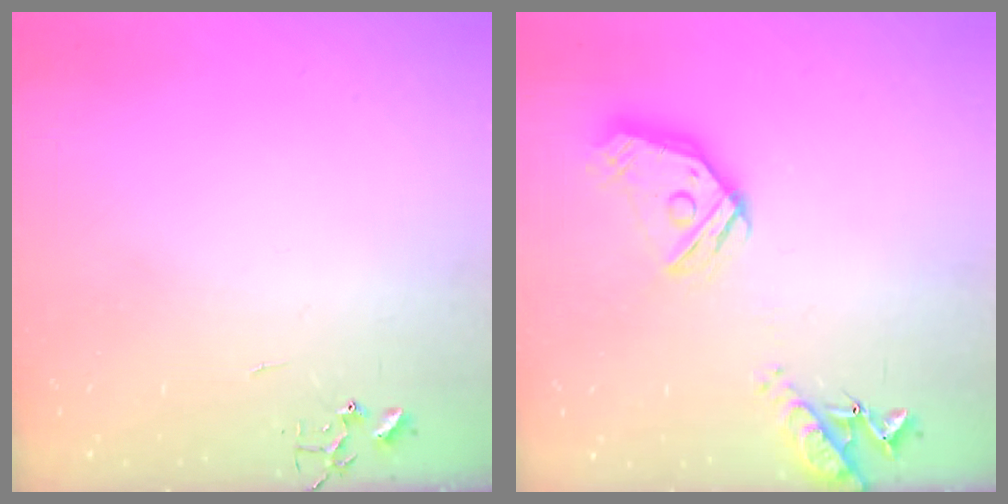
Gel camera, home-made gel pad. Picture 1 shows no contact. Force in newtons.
{"total": 17.4, "press": 17.3, "slide": 2.0}